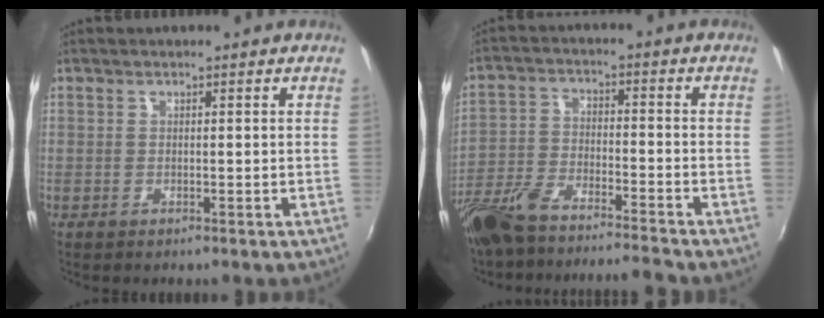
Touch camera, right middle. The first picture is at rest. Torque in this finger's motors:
{"motor_torque": [1.04, -1.09, 0.25, 0.21]}